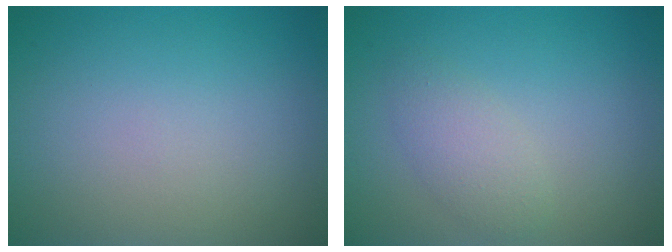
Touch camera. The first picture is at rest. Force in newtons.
{"total": 2.1, "press": 2.1, "slide": 0.2}